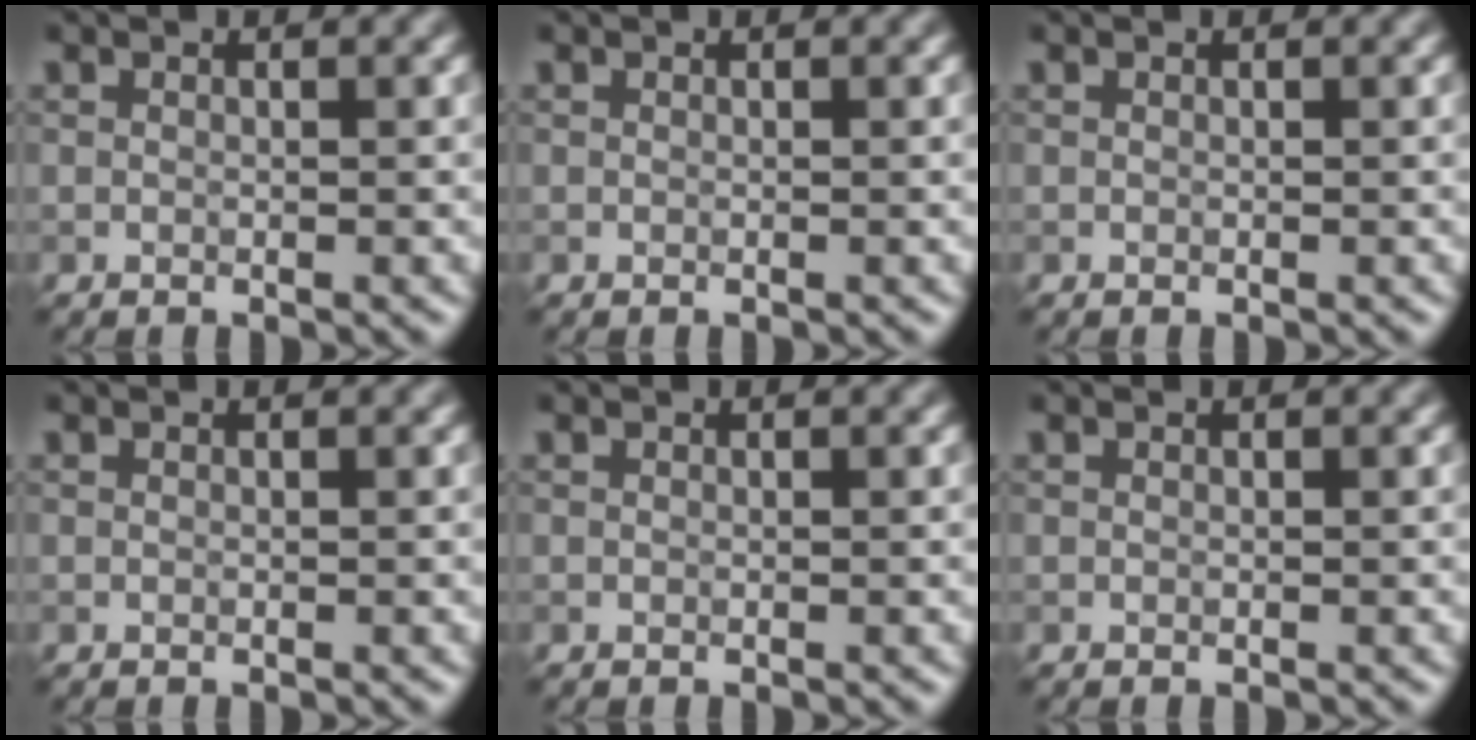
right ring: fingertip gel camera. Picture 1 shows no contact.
{"total": 0.0}
{"total": 0.0}
{"total": 0.0}
{"total": 0.0}
{"total": 0.0}